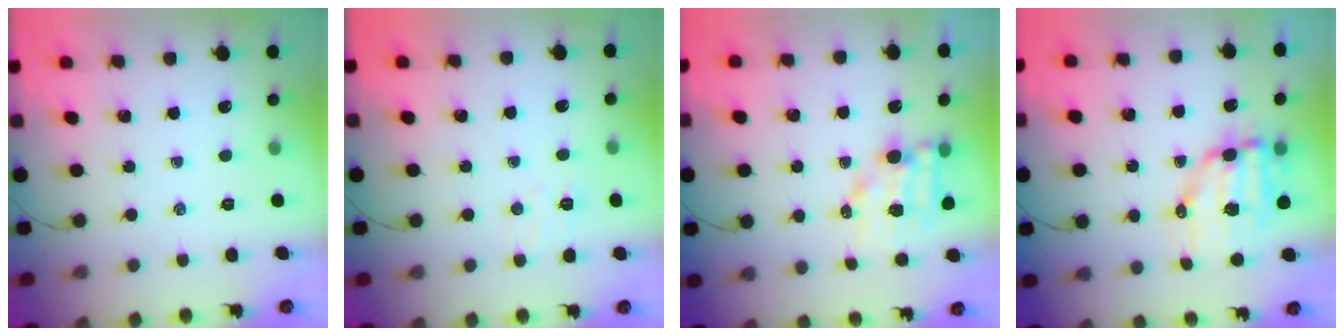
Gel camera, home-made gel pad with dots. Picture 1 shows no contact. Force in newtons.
{"total": 5.0, "press": 4.8, "slide": 1.2}
{"total": 7.8, "press": 7.8, "slide": 0.8}
{"total": 10.0, "press": 9.8, "slide": 2.2}